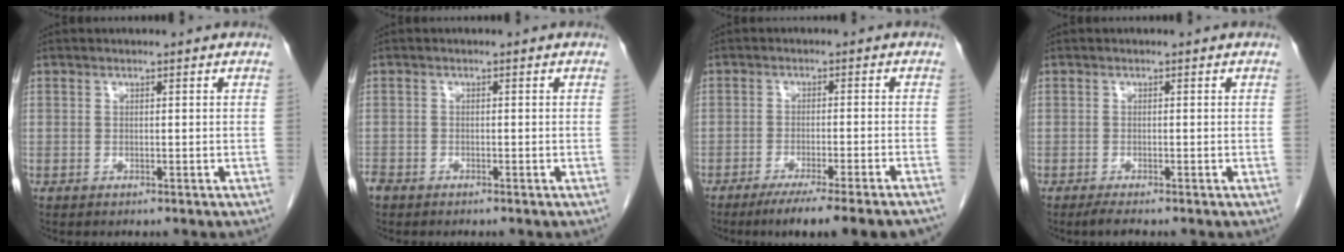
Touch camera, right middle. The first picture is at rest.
{"total": 1.9, "force": [-1.5, 0.9, 0.5], "torque": [-0.017, -0.002, -0.028]}
{"total": 13.9, "force": [-11.7, -0.2, 7.5], "torque": [-0.074, -0.030, -0.161]}
{"total": 1.4, "force": [-1.1, -0.2, 0.8], "torque": [-0.028, -0.009, -0.021]}